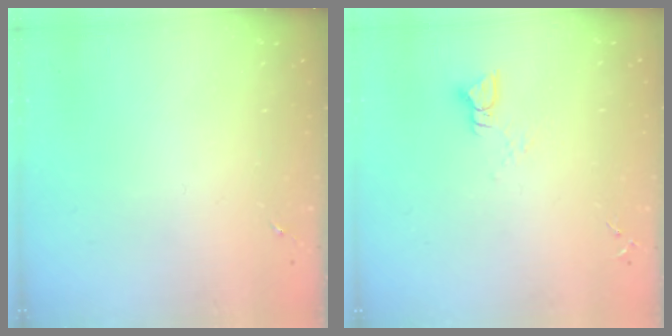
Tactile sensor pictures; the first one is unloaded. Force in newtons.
{"total": 3.5, "press": 3.5, "slide": 0.2}